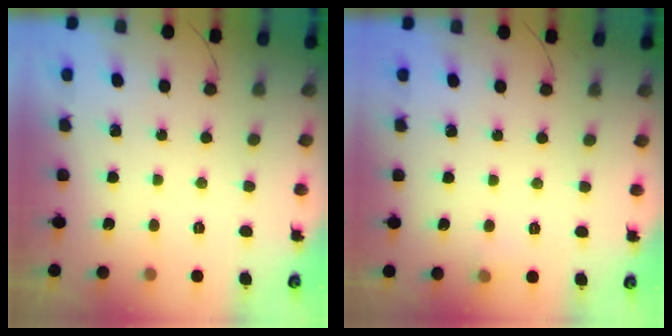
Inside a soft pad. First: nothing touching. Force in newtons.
{"total": 3.6, "press": 3.4, "slide": 1.3}